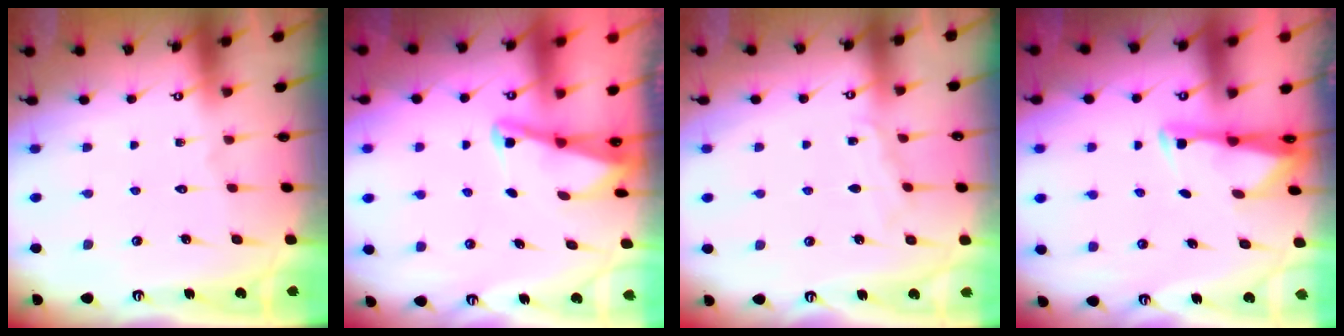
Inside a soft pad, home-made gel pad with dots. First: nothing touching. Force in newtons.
{"total": 2.1, "press": 2.0, "slide": 0.4}
{"total": 4.7, "press": 4.6, "slide": 0.4}
{"total": 2.8, "press": 2.7, "slide": 0.4}